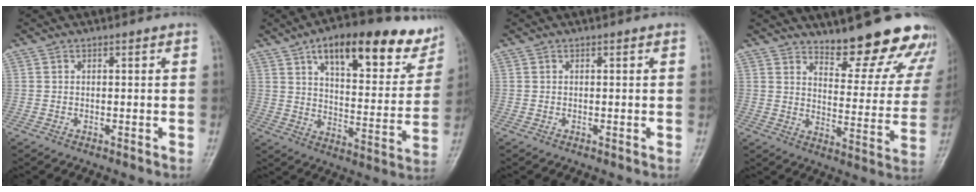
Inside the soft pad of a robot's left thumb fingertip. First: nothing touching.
{"total": 20.4, "force": [12.4, 7.8, 14.1], "torque": [-0.160, -0.040, 0.185]}
{"total": 0.0}
{"total": 17.6, "force": [15.3, 4.9, 7.3], "torque": [-0.041, -0.126, 0.191]}